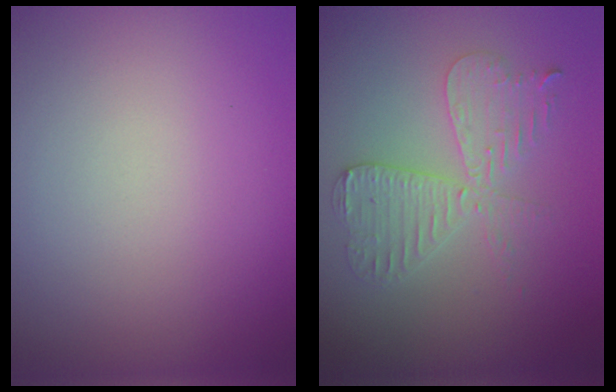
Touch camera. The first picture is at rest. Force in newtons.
{"total": 4.2, "press": 3.6, "slide": 2.2}